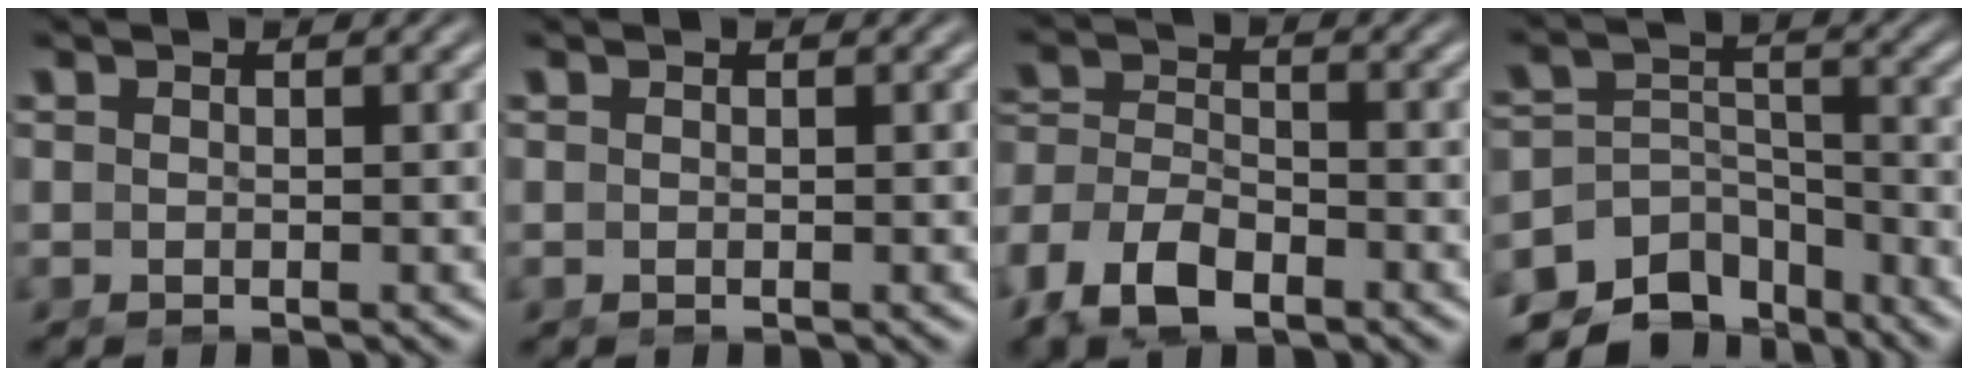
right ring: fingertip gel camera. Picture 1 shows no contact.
{"total": 0.0}
{"total": 7.4, "force": [-3.6, 5.5, 3.4], "torque": [-0.093, -0.037, -0.050]}
{"total": 10.8, "force": [-7.3, 6.9, 4.1], "torque": [-0.082, -0.043, -0.107]}